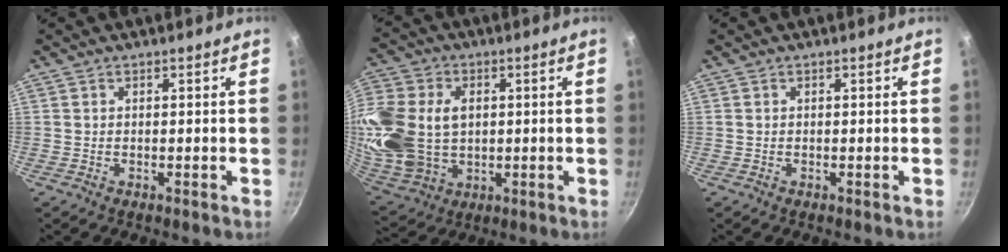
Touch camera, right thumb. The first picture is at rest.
{"total": 21.8, "force": [2.1, 16.2, 14.5], "torque": [-0.331, 0.008, 0.051]}
{"total": 0.0}